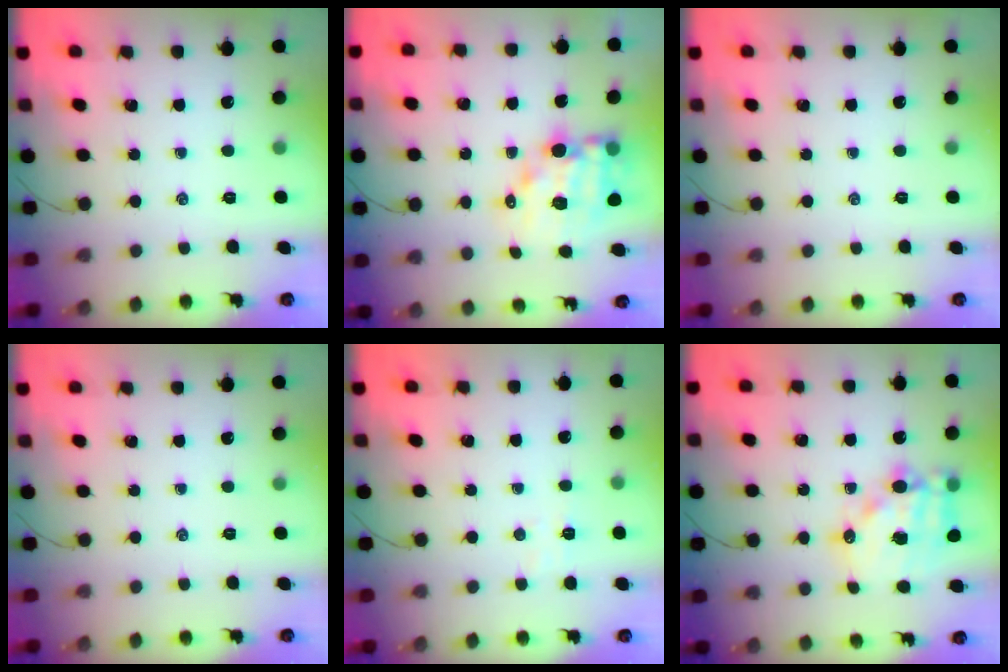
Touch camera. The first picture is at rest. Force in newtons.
{"total": 12.5, "press": 11.9, "slide": 3.6}
{"total": 0.0}
{"total": 0.0}
{"total": 3.0, "press": 2.9, "slide": 0.8}
{"total": 14.9, "press": 14.6, "slide": 3.0}